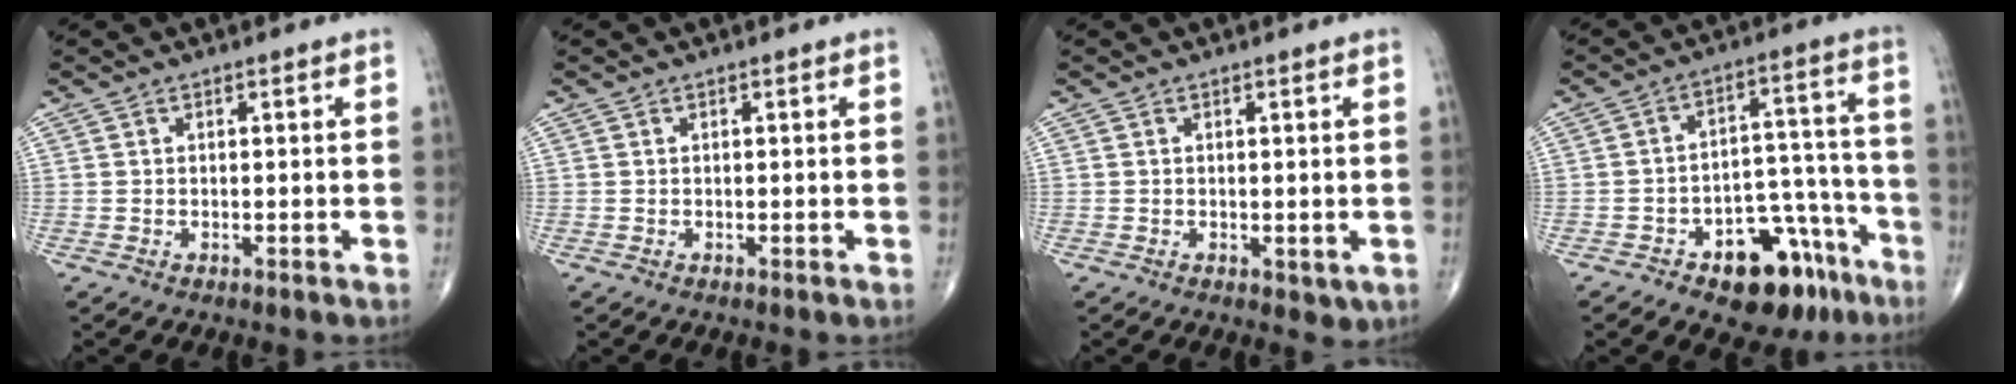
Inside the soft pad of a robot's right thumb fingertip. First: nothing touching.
{"total": 0.0}
{"total": 1.8, "force": [-0.1, 1.1, 1.4], "torque": [-0.013, -0.005, 0.002]}
{"total": 13.7, "force": [-8.1, 7.5, 8.1], "torque": [-0.068, 0.076, -0.112]}